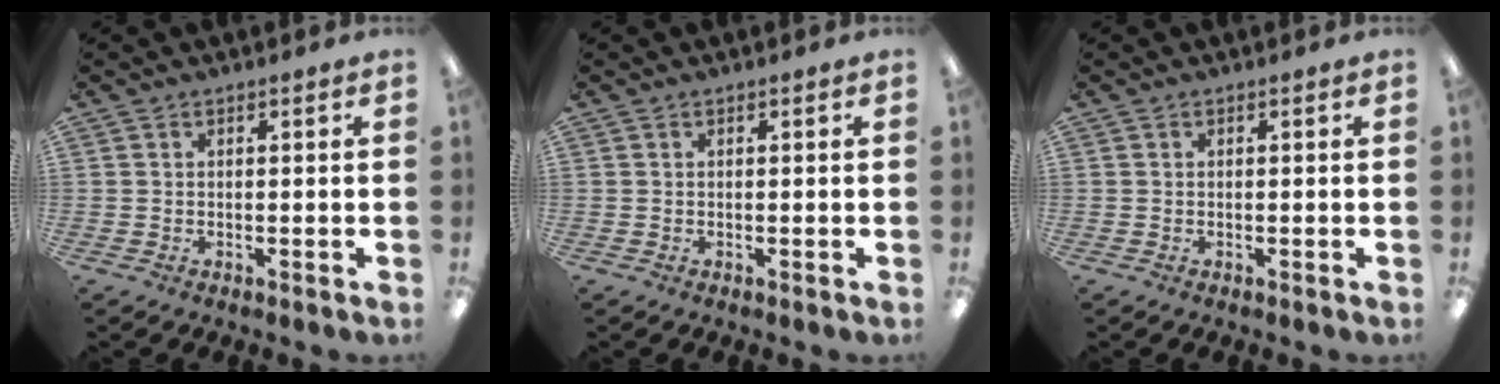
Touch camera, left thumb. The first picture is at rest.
{"total": 0.0}
{"total": 0.0}